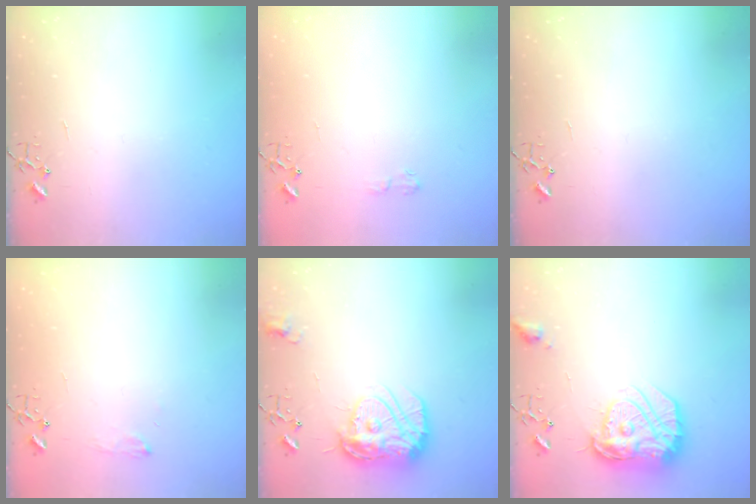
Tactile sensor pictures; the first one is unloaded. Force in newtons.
{"total": 4.2, "press": 4.2, "slide": 0.5}
{"total": 0.0}
{"total": 6.3, "press": 6.2, "slide": 0.8}
{"total": 15.0, "press": 14.9, "slide": 1.1}
{"total": 18.2, "press": 18.2, "slide": 1.5}